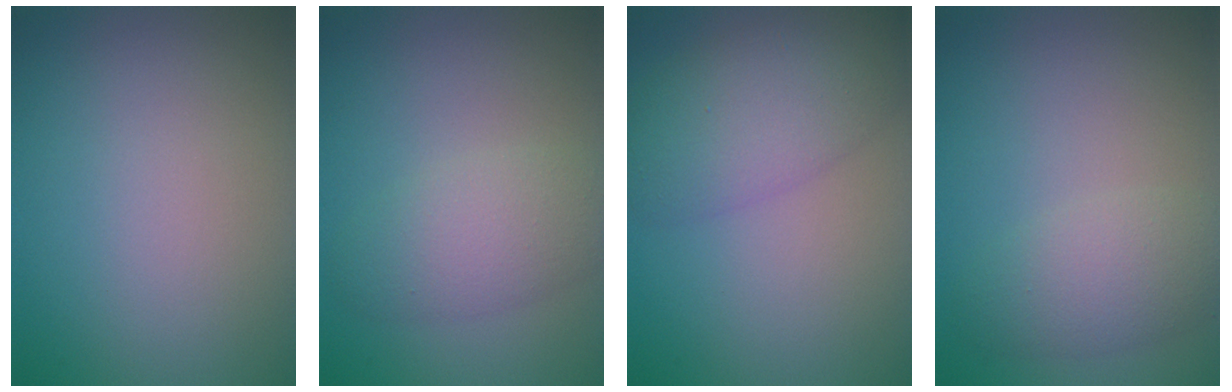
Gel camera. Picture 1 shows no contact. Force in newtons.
{"total": 3.7, "press": 3.7, "slide": 0.2}
{"total": 3.9, "press": 3.9, "slide": 0.4}
{"total": 3.5, "press": 3.4, "slide": 0.2}